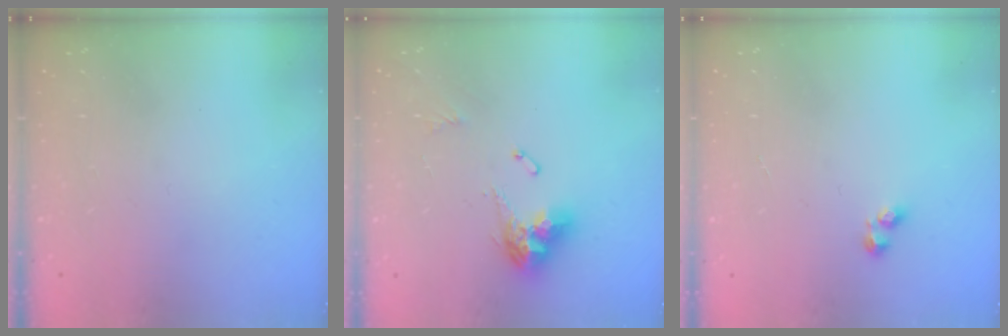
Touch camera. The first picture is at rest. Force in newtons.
{"total": 11.0, "press": 10.9, "slide": 1.3}
{"total": 1.2, "press": 1.0, "slide": 0.6}